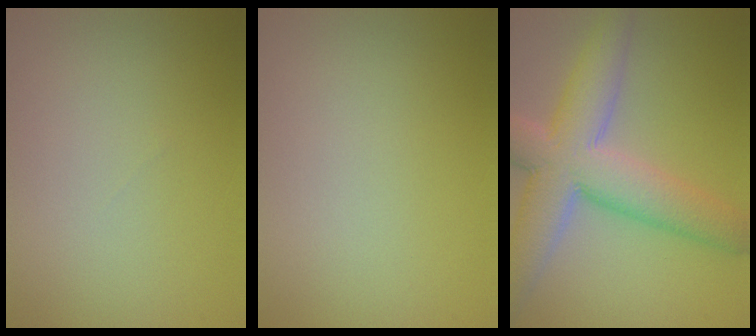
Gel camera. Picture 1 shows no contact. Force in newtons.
{"total": 0.0}
{"total": 8.9, "press": 8.8, "slide": 0.6}